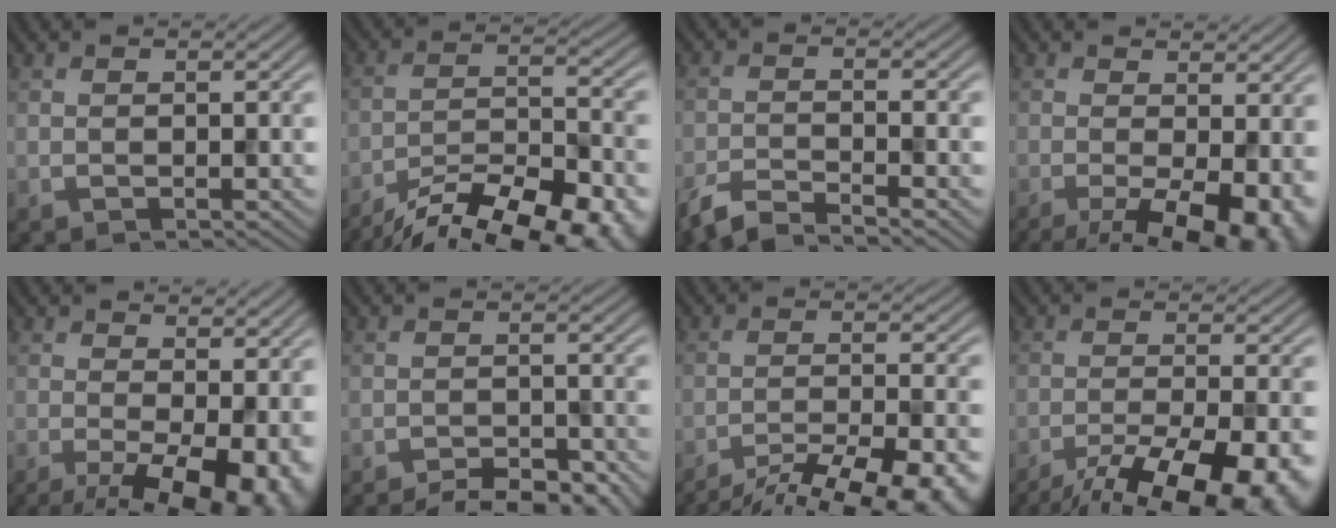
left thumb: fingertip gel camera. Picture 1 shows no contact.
{"total": 16.3, "force": [-13.0, 5.0, 8.4], "torque": [-0.140, -0.031, -0.184]}
{"total": 5.0, "force": [-4.3, 0.8, 2.5], "torque": [-0.046, -0.005, -0.093]}
{"total": 11.6, "force": [-4.6, 4.3, 9.8], "torque": [-0.157, -0.019, -0.060]}
{"total": 12.9, "force": [-4.3, 5.4, 10.9], "torque": [-0.171, -0.022, -0.050]}
{"total": 7.0, "force": [-5.9, 1.8, 3.1], "torque": [-0.051, -0.001, -0.081]}
{"total": 15.4, "force": [-12.6, 3.6, 8.1], "torque": [-0.116, -0.017, -0.164]}
{"total": 15.5, "force": [-10.9, 4.2, 10.1], "torque": [-0.157, -0.035, -0.146]}